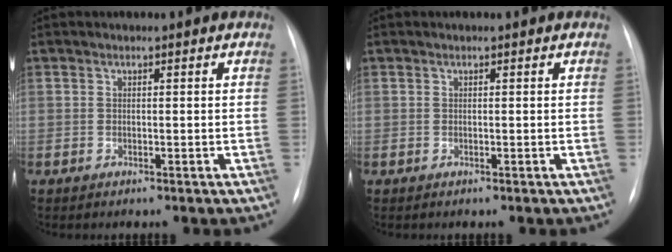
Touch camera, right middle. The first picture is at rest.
{"total": 0.0}